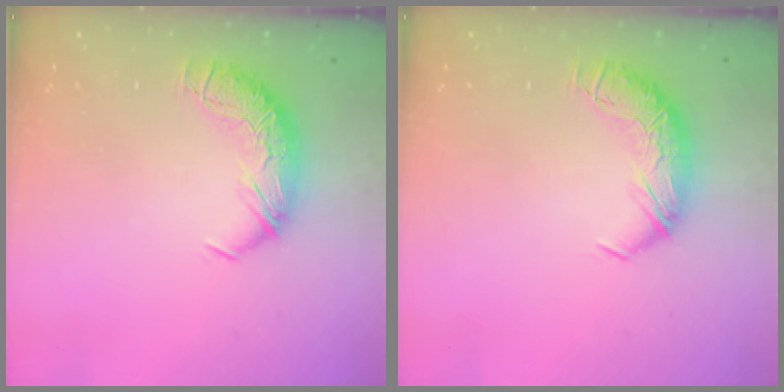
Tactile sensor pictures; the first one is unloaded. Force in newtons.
{"total": 0.0}